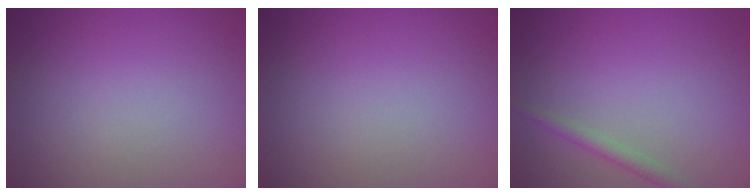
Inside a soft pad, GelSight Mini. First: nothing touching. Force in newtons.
{"total": 0.0}
{"total": 1.6, "press": 1.6, "slide": 0.1}